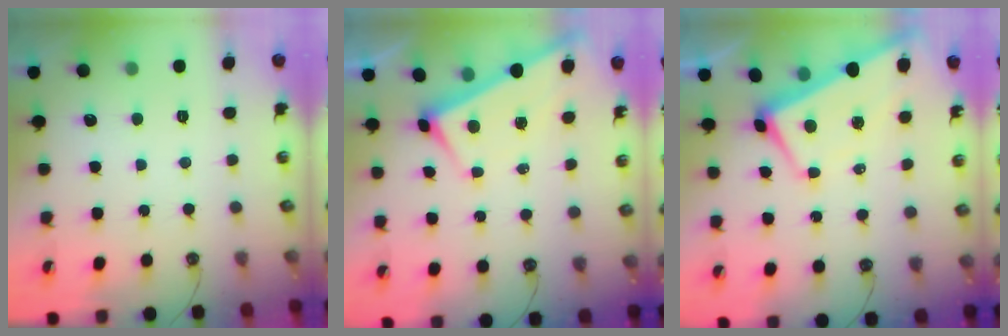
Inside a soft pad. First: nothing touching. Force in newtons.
{"total": 3.2, "press": 3.2, "slide": 0.1}
{"total": 1.5, "press": 1.3, "slide": 0.7}